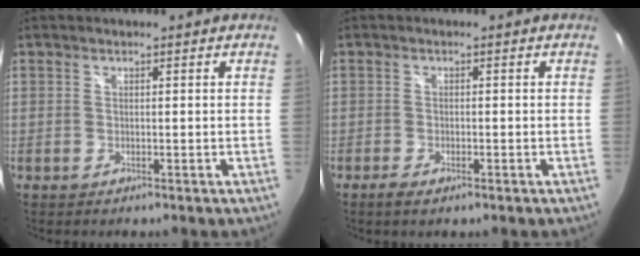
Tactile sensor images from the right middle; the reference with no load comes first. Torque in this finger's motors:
{"motor_torque": [0.00, -0.03, 0.13, 0.01]}